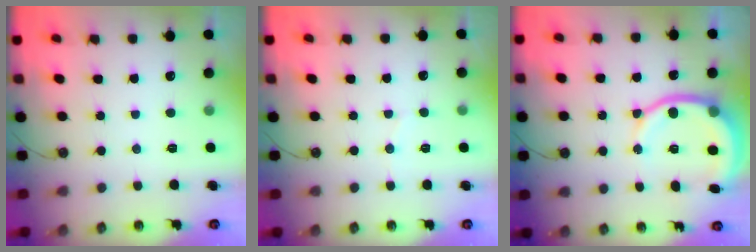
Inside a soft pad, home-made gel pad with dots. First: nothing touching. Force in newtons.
{"total": 2.7, "press": 2.7, "slide": 0.3}
{"total": 11.8, "press": 11.6, "slide": 2.0}